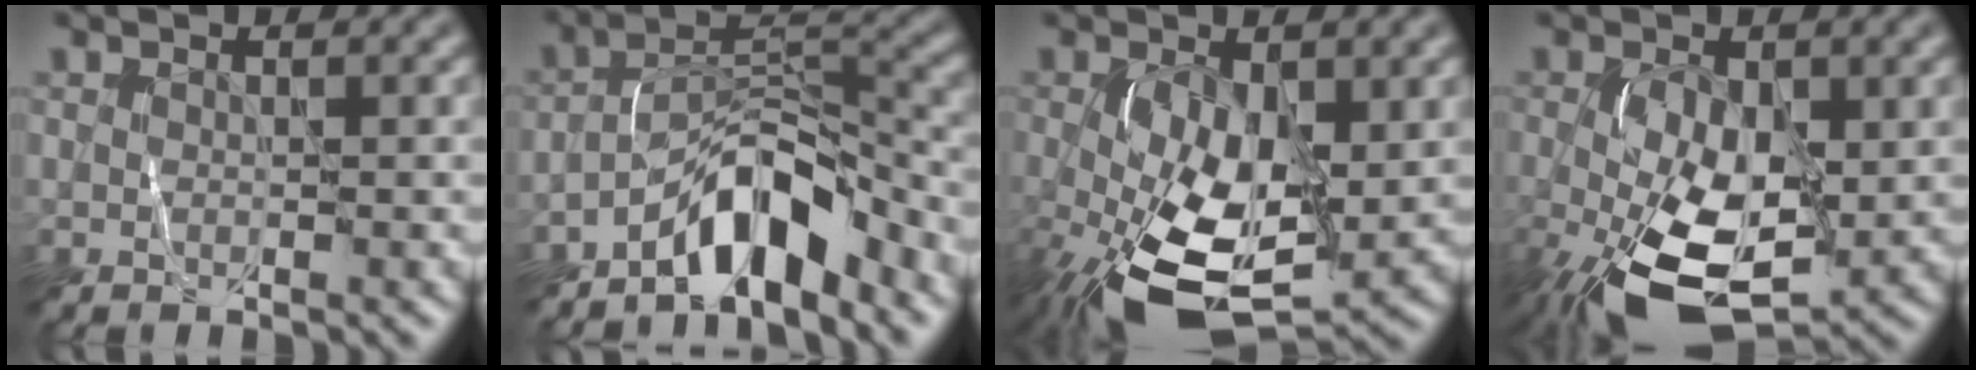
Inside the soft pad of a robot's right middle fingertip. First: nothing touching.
{"total": 6.3, "force": [-4.5, 1.9, 4.0], "torque": [-0.062, 0.016, -0.084]}
{"total": 10.9, "force": [-2.0, 5.6, 9.2], "torque": [-0.187, -0.021, -0.034]}
{"total": 10.9, "force": [-3.1, 5.5, 8.8], "torque": [-0.181, -0.020, -0.055]}